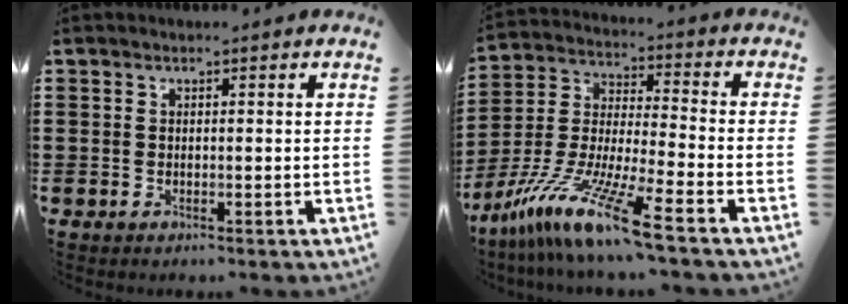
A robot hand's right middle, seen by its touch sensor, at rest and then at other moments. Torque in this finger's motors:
{"motor_torque": [2.14, 0.00, 1.05, 0.21]}